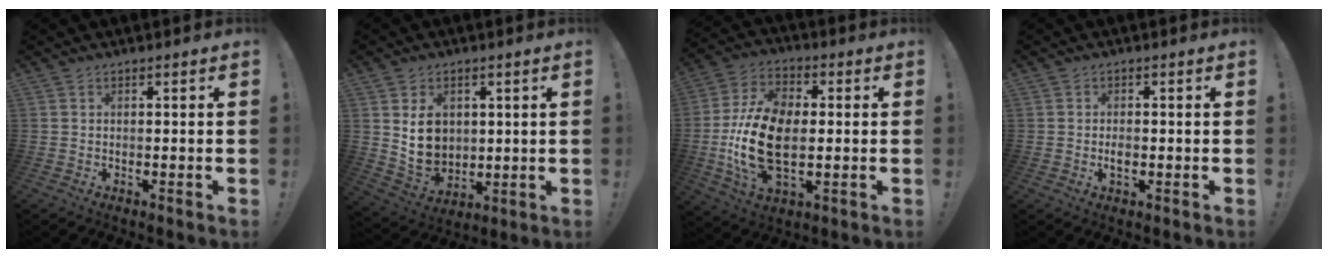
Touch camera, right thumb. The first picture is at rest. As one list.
[{"total": 10.5, "force": [3.3, 8.6, 5.0], "torque": [-0.073, -0.027, 0.068]}, {"total": 19.3, "force": [-2.1, 11.6, 15.3], "torque": [-0.311, -0.001, -0.033]}, {"total": 3.2, "force": [-0.7, 2.8, 1.4], "torque": [-0.005, -0.004, -0.014]}]